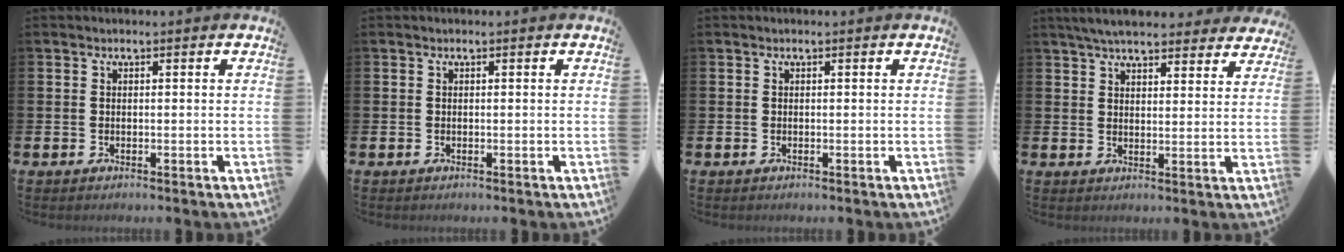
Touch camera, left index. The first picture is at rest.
{"total": 0.0}
{"total": 0.0}
{"total": 6.0, "force": [5.6, 1.3, 1.8], "torque": [-0.040, -0.023, 0.100]}